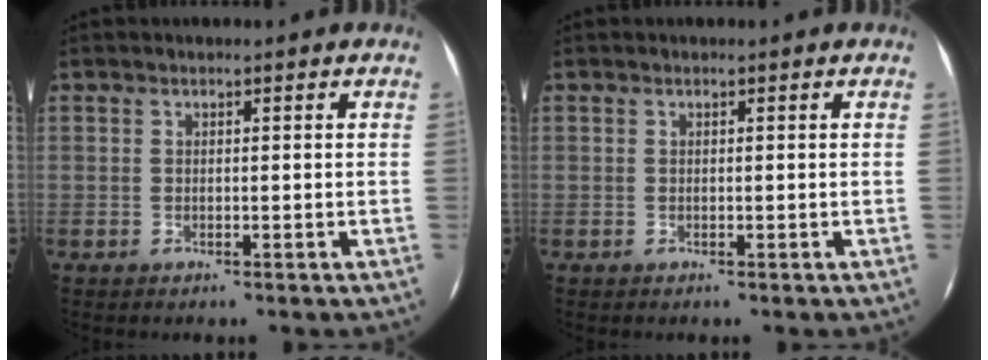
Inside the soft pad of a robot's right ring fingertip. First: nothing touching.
{"total": 0.0}